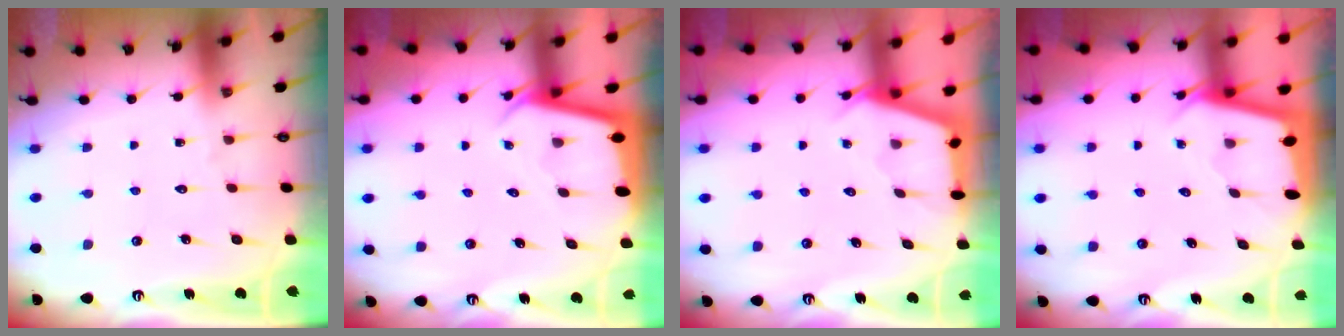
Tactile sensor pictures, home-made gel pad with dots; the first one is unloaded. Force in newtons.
{"total": 2.3, "press": 2.3, "slide": 0.1}
{"total": 2.7, "press": 2.7, "slide": 0.3}
{"total": 2.0, "press": 2.0, "slide": 0.2}